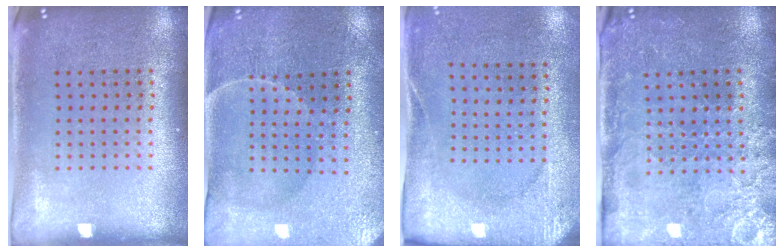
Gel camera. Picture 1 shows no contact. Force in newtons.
{"total": 0.9, "press": 0.8, "slide": 0.3}
{"total": 2.6, "press": 2.0, "slide": 1.6}
{"total": 3.3, "press": 3.2, "slide": 0.8}